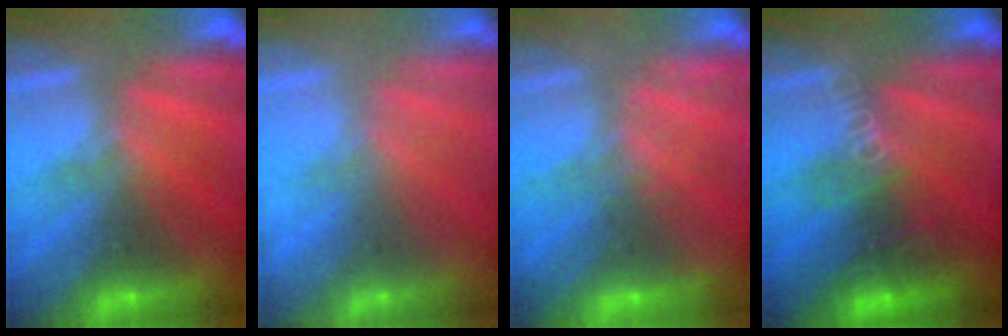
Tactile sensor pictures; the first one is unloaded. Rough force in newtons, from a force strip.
{"total": 2.1}
{"total": 2.2}
{"total": 2.6}